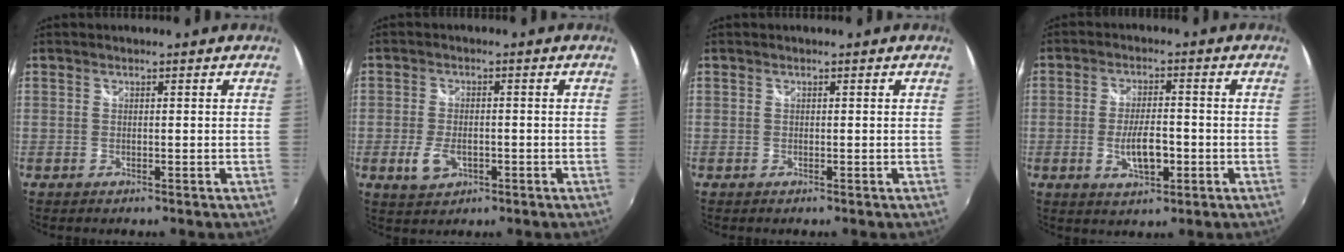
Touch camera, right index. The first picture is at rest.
{"total": 5.2, "force": [-1.9, 3.1, 3.7], "torque": [-0.085, -0.006, -0.031]}
{"total": 0.0}
{"total": 6.9, "force": [-1.9, 2.7, 6.1], "torque": [-0.118, -0.005, -0.029]}